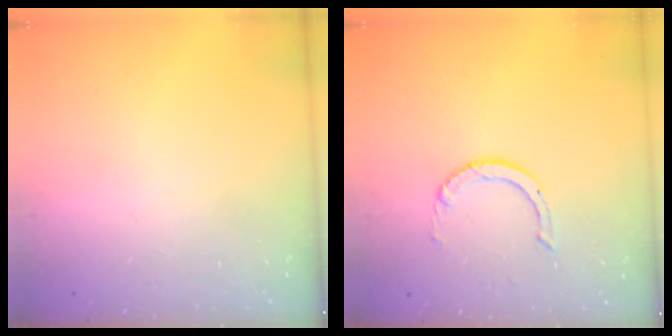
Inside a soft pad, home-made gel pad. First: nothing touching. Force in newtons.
{"total": 2.8, "press": 2.8, "slide": 0.2}